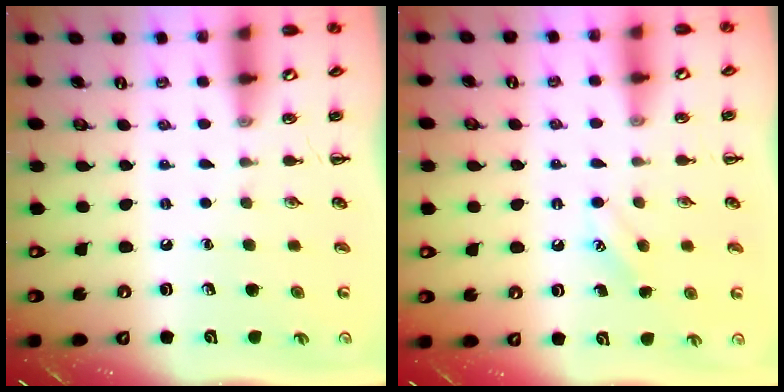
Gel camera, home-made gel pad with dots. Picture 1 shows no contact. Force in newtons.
{"total": 4.4, "press": 4.3, "slide": 0.9}